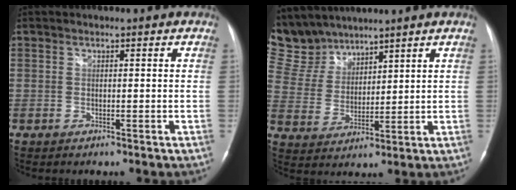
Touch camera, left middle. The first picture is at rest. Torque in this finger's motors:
{"motor_torque": [0.03, -0.02, -0.11, -0.06]}